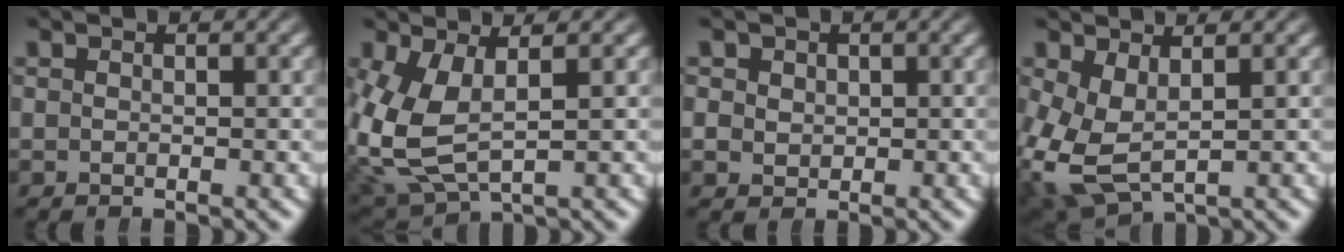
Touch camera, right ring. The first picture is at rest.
{"total": 6.9, "force": [0.0, 5.0, 4.8], "torque": [-0.149, -0.034, 0.022]}
{"total": 2.9, "force": [0.6, 2.7, 0.8], "torque": [-0.026, -0.007, 0.017]}
{"total": 6.2, "force": [-1.2, 4.8, 3.8], "torque": [-0.119, -0.048, 0.006]}